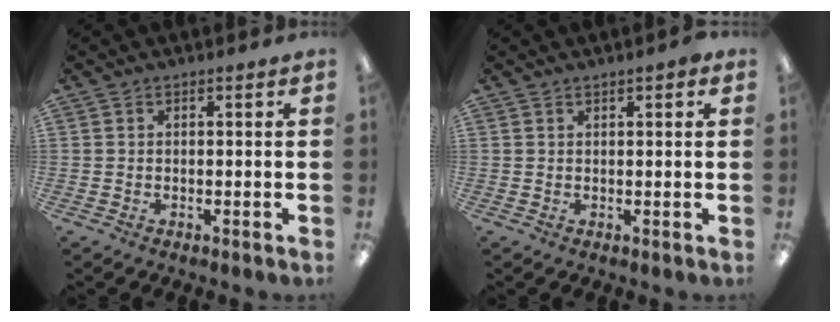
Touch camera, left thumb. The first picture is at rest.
{"total": 1.4, "force": [1.0, 0.4, 1.0], "torque": [-0.014, -0.002, 0.015]}